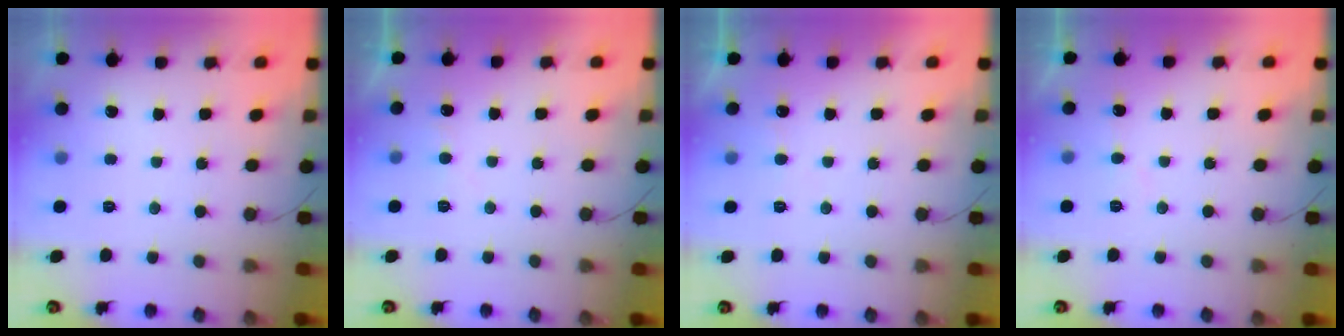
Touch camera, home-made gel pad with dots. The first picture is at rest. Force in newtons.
{"total": 3.9, "press": 3.8, "slide": 0.5}
{"total": 4.0, "press": 4.0, "slide": 0.2}
{"total": 3.0, "press": 3.0, "slide": 0.1}